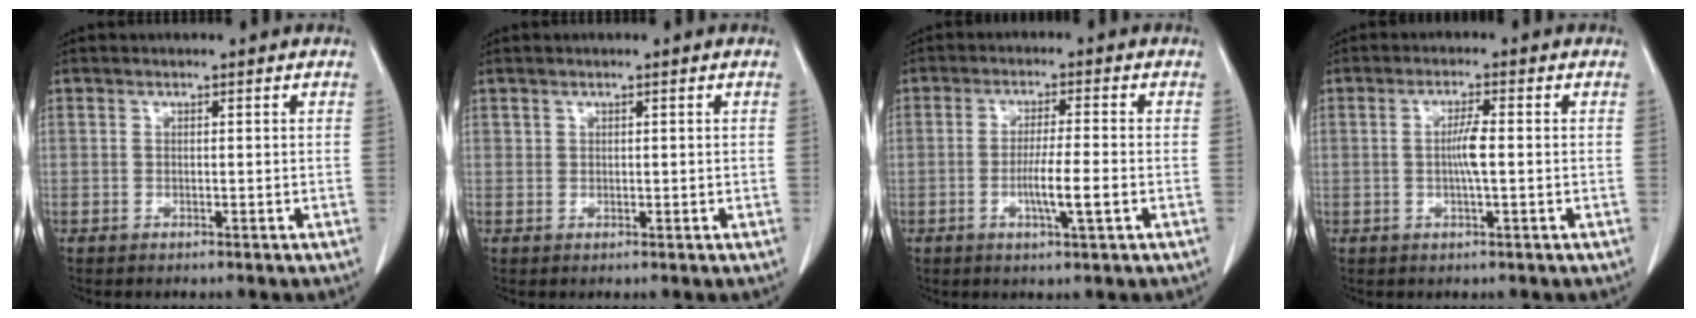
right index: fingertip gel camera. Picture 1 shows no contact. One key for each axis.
{"total": 0.6, "fx": 0.4, "fy": 0.4, "fz": 0.1, "tx": 0.006, "ty": -0.002, "tz": 0.006}
{"total": 5.5, "fx": -1.5, "fy": 0.0, "fz": 5.3, "tx": -0.095, "ty": -0.008, "tz": -0.027}
{"total": 3.4, "fx": -0.2, "fy": 0.1, "fz": 3.4, "tx": -0.063, "ty": 0.000, "tz": -0.004}